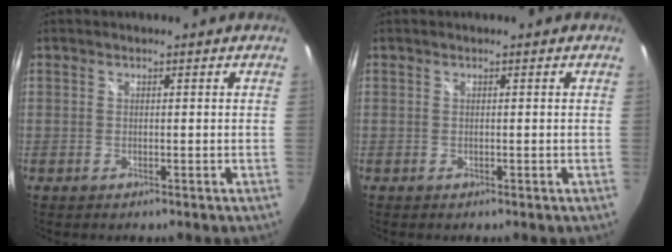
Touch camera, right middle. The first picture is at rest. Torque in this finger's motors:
{"motor_torque": [0.00, -0.01, 0.02, 0.00]}